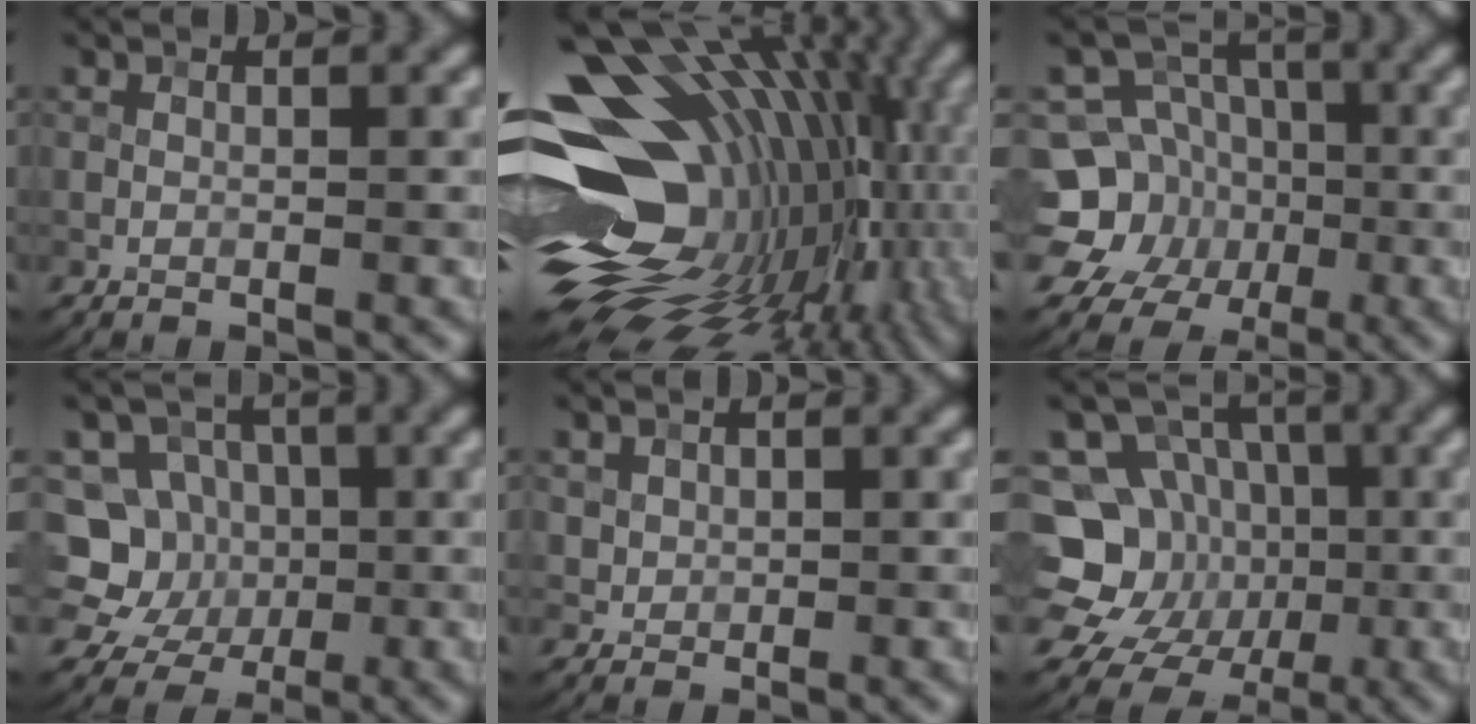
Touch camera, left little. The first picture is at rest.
{"total": 18.6, "force": [0.7, 12.3, 14.0], "torque": [-0.226, 0.007, 0.018]}
{"total": 11.0, "force": [-2.3, 10.1, 3.7], "torque": [-0.080, 0.003, -0.063]}
{"total": 7.3, "force": [-0.8, 6.8, 2.5], "torque": [-0.035, 0.011, -0.044]}
{"total": 1.8, "force": [0.9, 1.5, 0.6], "torque": [-0.020, -0.009, 0.035]}
{"total": 12.8, "force": [-1.7, 11.7, 4.8], "torque": [-0.109, 0.005, -0.045]}